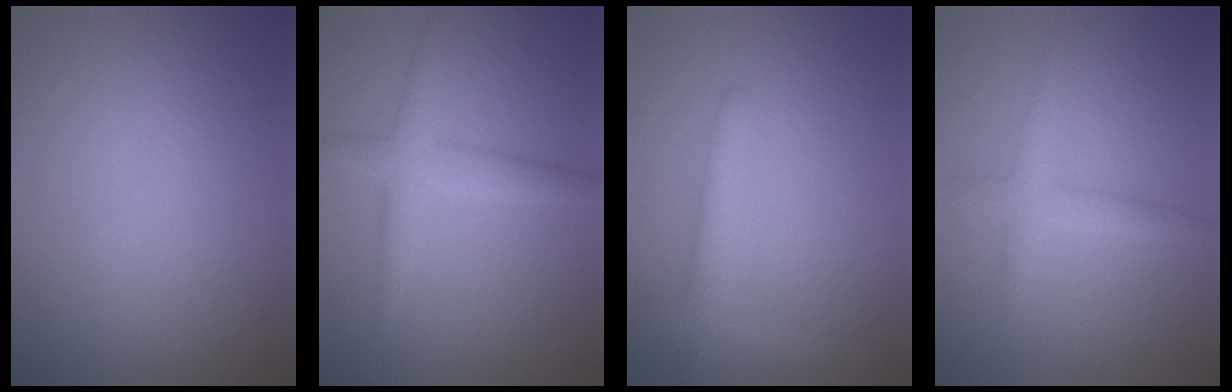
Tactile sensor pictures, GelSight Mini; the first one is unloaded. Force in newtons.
{"total": 3.2, "press": 3.2, "slide": 0.1}
{"total": 2.9, "press": 2.9, "slide": 0.1}
{"total": 2.2, "press": 2.2, "slide": 0.1}